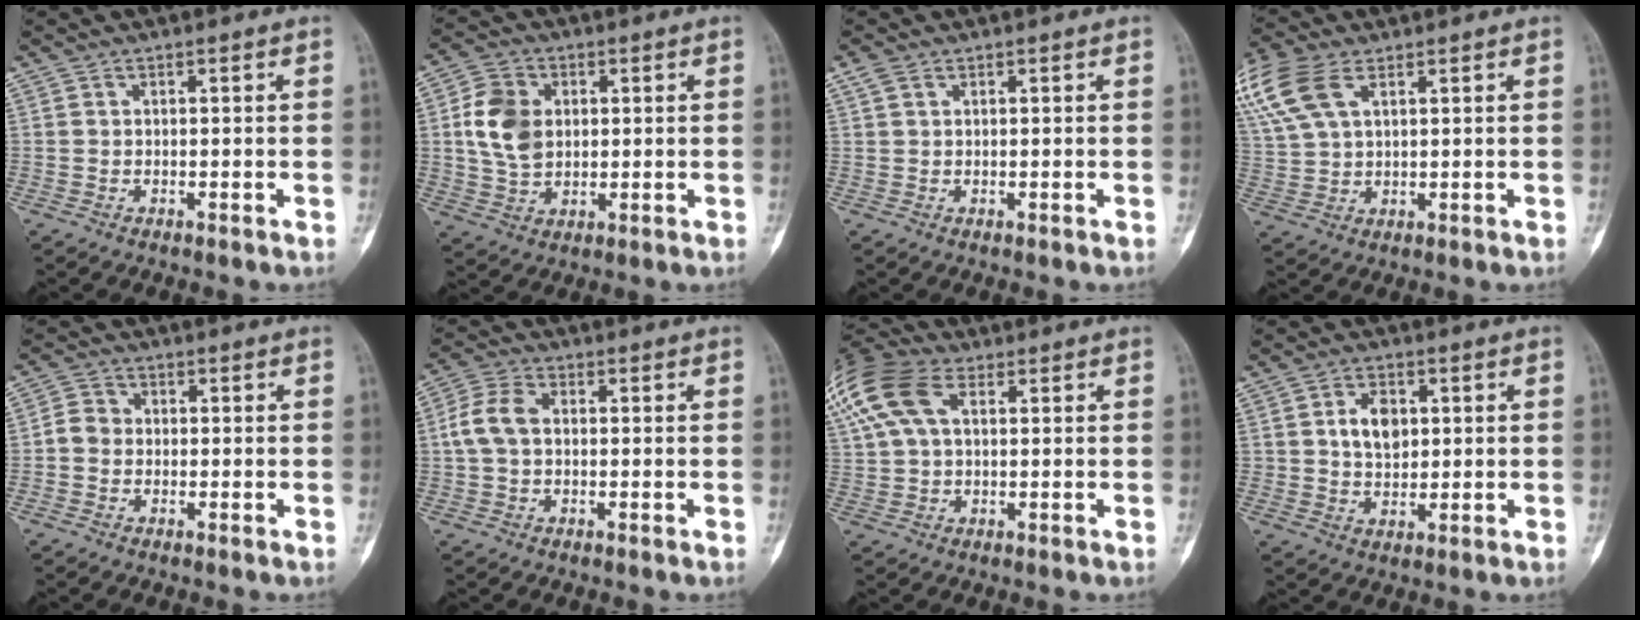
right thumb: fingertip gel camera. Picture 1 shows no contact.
{"total": 9.6, "force": [1.4, 7.2, 6.1], "torque": [-0.097, 0.003, 0.029]}
{"total": 1.6, "force": [0.9, 0.9, 1.0], "torque": [-0.024, 0.011, 0.021]}
{"total": 14.8, "force": [7.2, 8.3, 9.9], "torque": [-0.249, 0.010, 0.143]}
{"total": 3.4, "force": [-0.6, 2.9, 1.5], "torque": [-0.018, 0.010, -0.020]}
{"total": 6.3, "force": [0.2, 4.3, 4.7], "torque": [-0.101, 0.019, -0.002]}
{"total": 17.7, "force": [6.7, 10.7, 12.4], "torque": [-0.304, 0.044, 0.122]}
{"total": 6.5, "force": [1.5, 4.7, 4.3], "torque": [-0.044, -0.005, 0.027]}